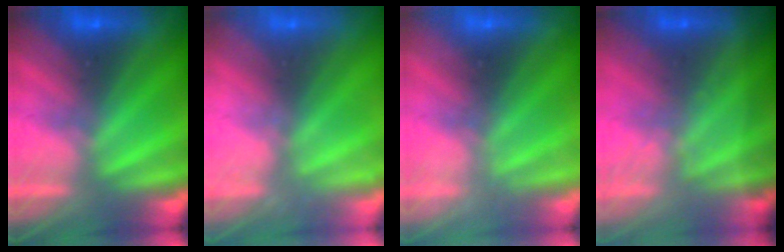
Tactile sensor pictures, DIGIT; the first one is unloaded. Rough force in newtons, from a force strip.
{"total": 2.3}
{"total": 2.1}
{"total": 1.5}